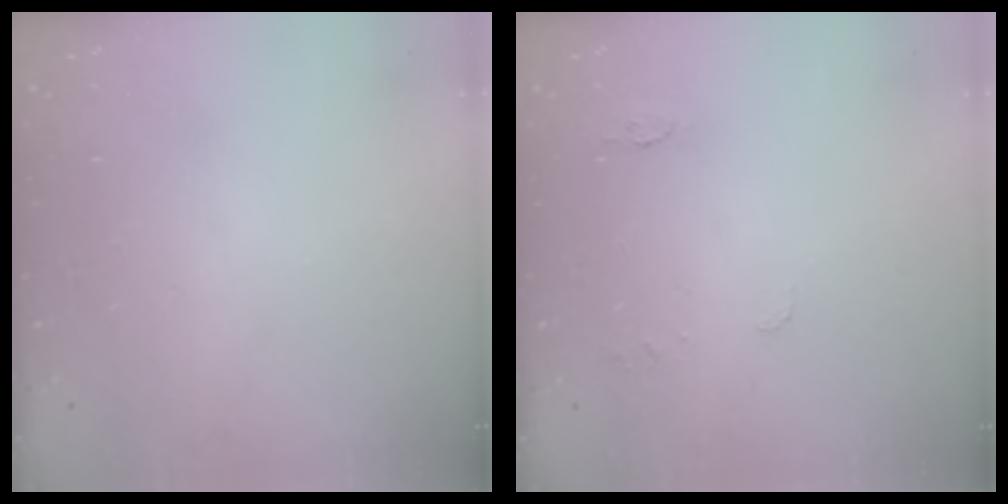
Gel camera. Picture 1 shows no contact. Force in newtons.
{"total": 5.2, "press": 5.1, "slide": 0.5}